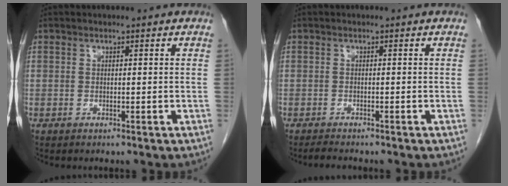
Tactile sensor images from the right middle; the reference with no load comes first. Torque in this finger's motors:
{"motor_torque": [0.44, -0.20, -0.05, 0.00]}